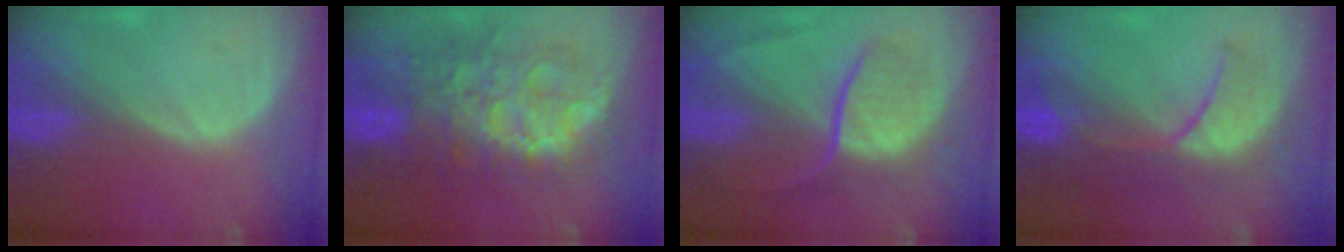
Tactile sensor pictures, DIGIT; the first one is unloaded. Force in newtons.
{"total": 12.2, "press": 12.2, "slide": 1.1}
{"total": 9.3, "press": 7.7, "slide": 5.2}
{"total": 10.3, "press": 9.0, "slide": 5.1}